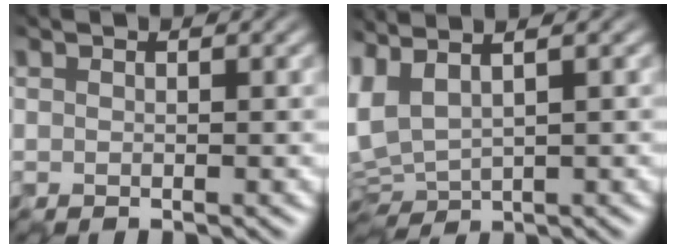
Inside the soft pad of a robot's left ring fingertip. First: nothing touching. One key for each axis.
{"total": 3.2, "fx": 1.8, "fy": 1.3, "fz": 2.3, "tx": -0.070, "ty": 0.013, "tz": 0.038}